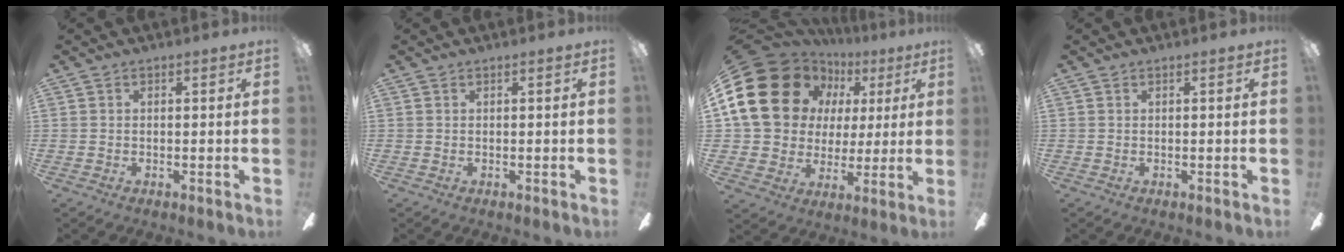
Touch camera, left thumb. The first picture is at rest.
{"total": 0.0}
{"total": 23.1, "force": [7.7, 18.9, 10.8], "torque": [-0.221, -0.030, 0.162]}
{"total": 0.0}